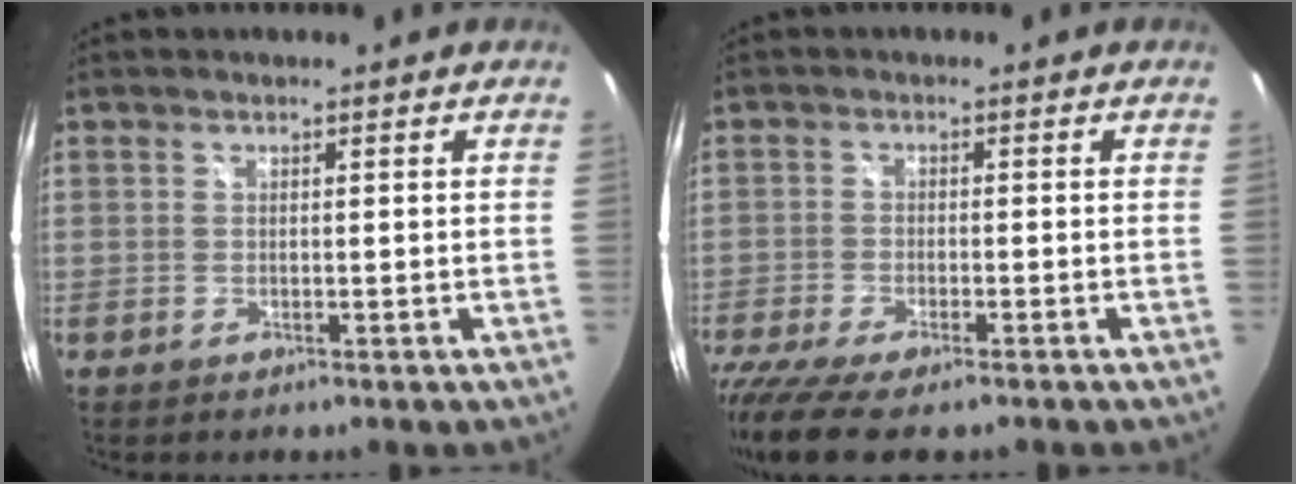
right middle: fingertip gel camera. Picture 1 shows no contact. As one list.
[{"total": 10.6, "force": [-8.4, 2.3, 6.1], "torque": [-0.148, -0.050, -0.151]}]